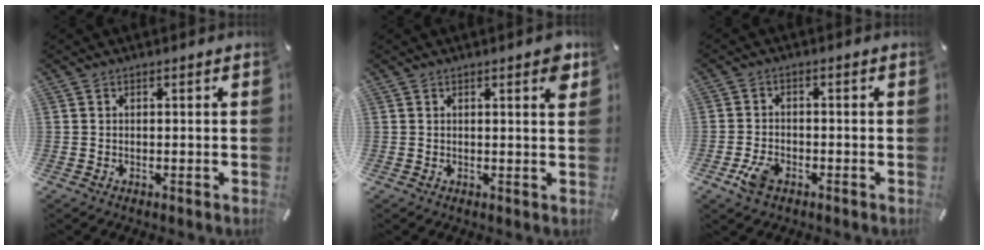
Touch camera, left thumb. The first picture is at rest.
{"total": 3.4, "force": [1.6, 0.8, 2.9], "torque": [-0.036, -0.008, 0.022]}
{"total": 4.9, "force": [-2.5, 3.0, 2.9], "torque": [-0.065, 0.007, -0.047]}